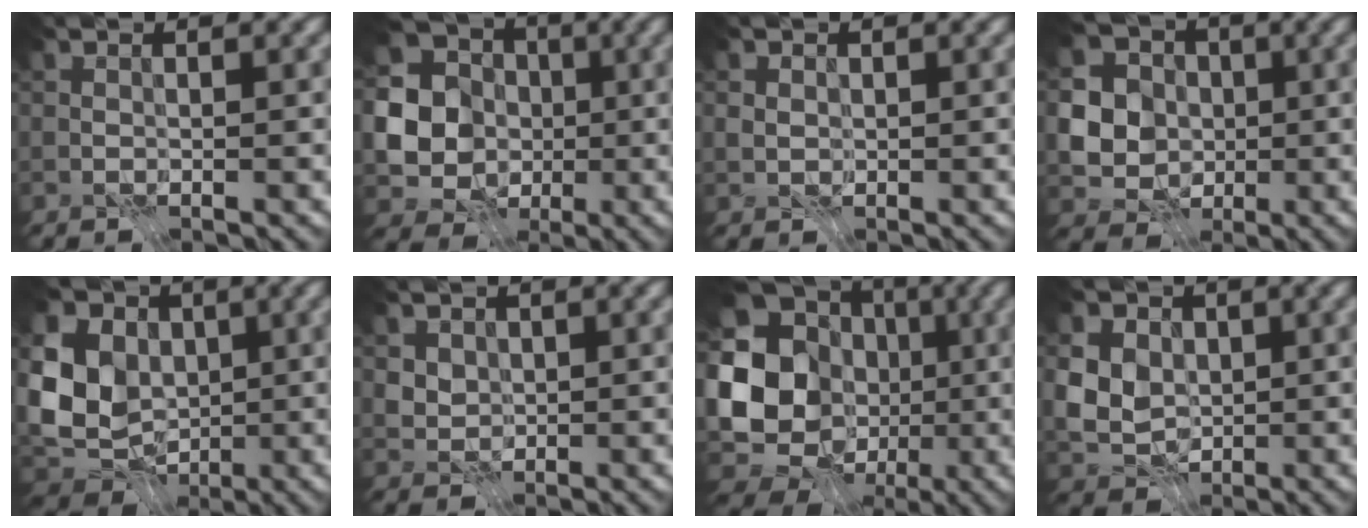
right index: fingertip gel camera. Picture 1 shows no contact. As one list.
[{"total": 10.4, "force": [-1.1, 9.7, 3.7], "torque": [-0.088, -0.010, -0.044]}, {"total": 1.0, "force": [0.1, 1.0, 0.4], "torque": [-0.009, -0.002, 0.003]}, {"total": 6.2, "force": [-0.4, 5.7, 2.6], "torque": [-0.055, -0.008, -0.022]}, {"total": 13.1, "force": [1.2, 10.9, 7.3], "torque": [-0.166, 0.014, 0.003]}, {"total": 2.6, "force": [0.8, 2.3, 1.0], "torque": [-0.035, 0.000, 0.029]}, {"total": 16.6, "force": [-2.0, 14.5, 7.7], "torque": [-0.161, -0.008, -0.043]}, {"total": 7.5, "force": [1.4, 6.2, 3.9], "torque": [-0.075, 0.021, 0.006]}]